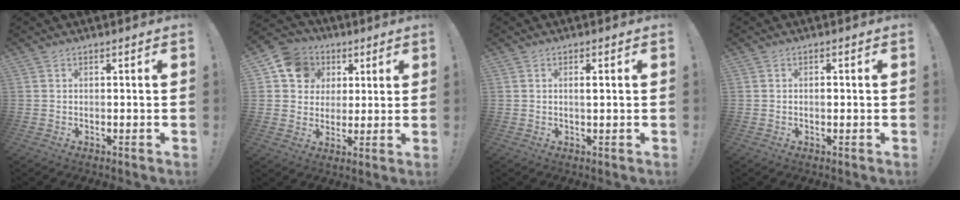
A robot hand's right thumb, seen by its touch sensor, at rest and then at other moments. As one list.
[{"total": 11.7, "force": [4.2, 10.3, 3.7], "torque": [-0.049, -0.016, 0.085]}, {"total": 1.5, "force": [0.4, 0.0, 1.5], "torque": [-0.014, -0.007, 0.002]}, {"total": 0.8, "force": [-0.2, 0.4, 0.7], "torque": [-0.008, -0.002, -0.005]}]